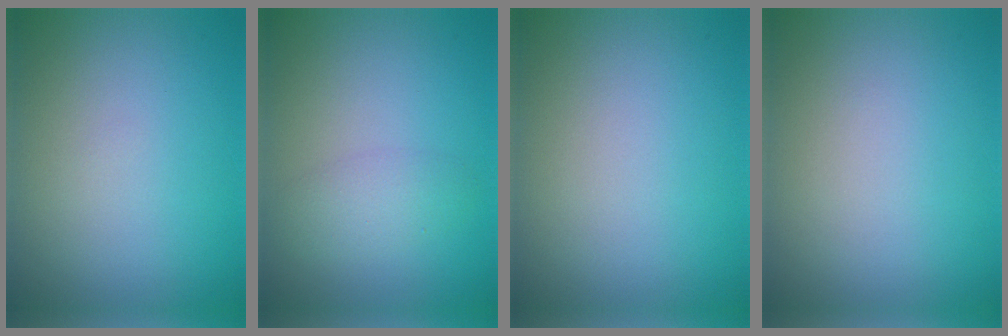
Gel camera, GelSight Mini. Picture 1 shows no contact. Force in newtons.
{"total": 2.0, "press": 2.0, "slide": 0.1}
{"total": 0.0}
{"total": 0.0}